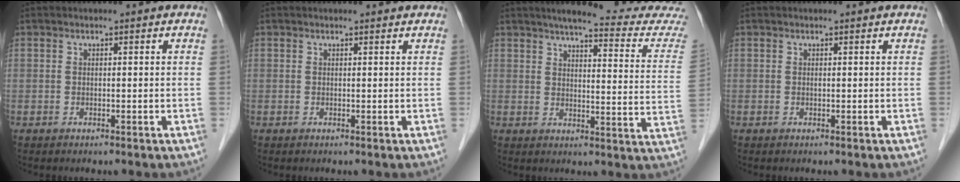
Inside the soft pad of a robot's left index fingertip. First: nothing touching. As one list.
[{"total": 1.1, "force": [1.0, 0.2, 0.0], "torque": [-0.012, 0.002, 0.008]}, {"total": 18.7, "force": [17.4, 0.5, 6.7], "torque": [-0.077, -0.070, 0.195]}, {"total": 0.0}]